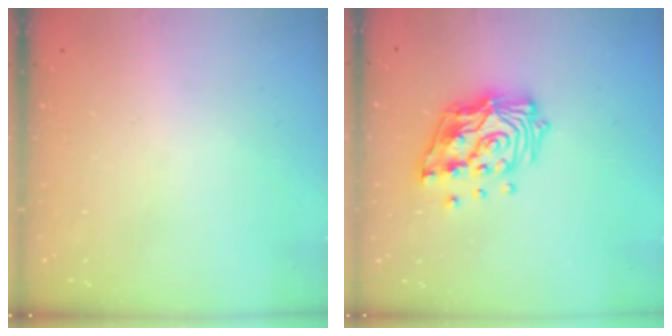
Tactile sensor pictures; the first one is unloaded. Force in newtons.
{"total": 15.5, "press": 15.4, "slide": 1.8}